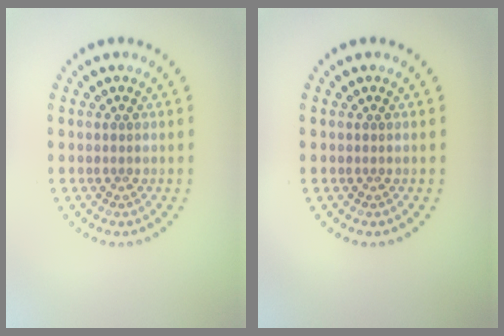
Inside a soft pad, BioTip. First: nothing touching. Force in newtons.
{"total": 0.0}